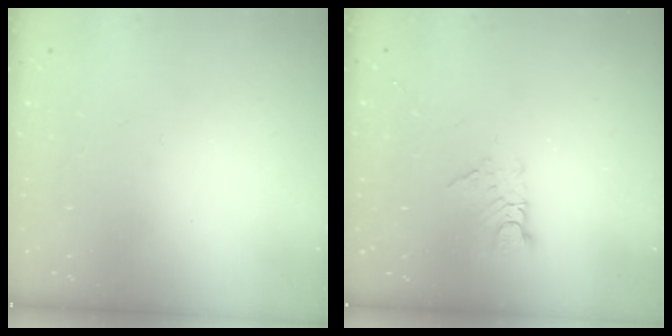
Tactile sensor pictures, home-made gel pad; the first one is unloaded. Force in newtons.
{"total": 3.2, "press": 3.2, "slide": 0.2}